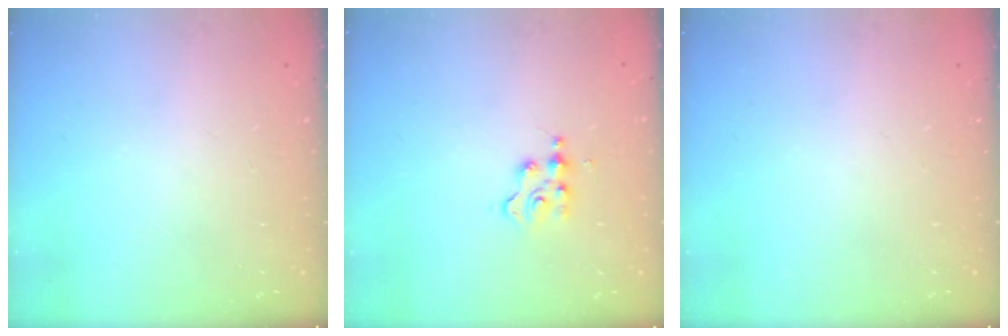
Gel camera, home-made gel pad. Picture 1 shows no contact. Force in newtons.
{"total": 2.3, "press": 2.3, "slide": 0.3}
{"total": 0.0}